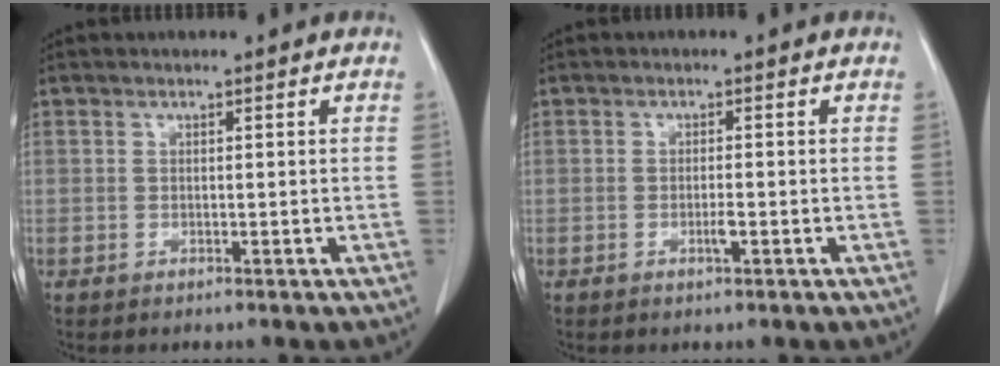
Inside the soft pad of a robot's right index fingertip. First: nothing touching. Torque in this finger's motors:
{"motor_torque": [0.02, 0.09, 0.01, 0.03]}